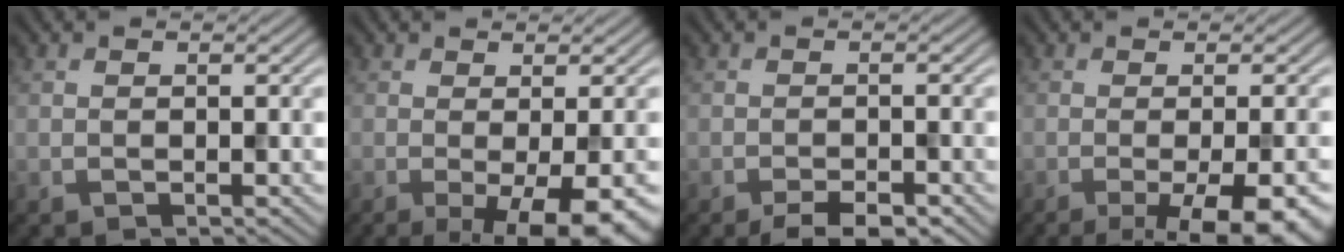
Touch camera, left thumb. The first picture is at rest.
{"total": 8.2, "force": [-2.7, 2.3, 7.4], "torque": [-0.102, -0.008, -0.031]}
{"total": 3.8, "force": [-2.7, 1.1, 2.4], "torque": [-0.036, 0.001, -0.042]}
{"total": 11.1, "force": [-4.9, 3.3, 9.4], "torque": [-0.102, -0.002, -0.060]}